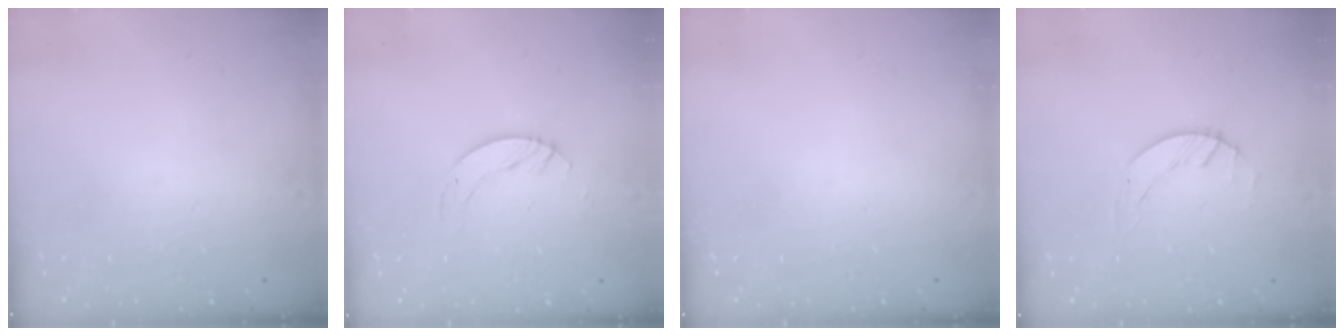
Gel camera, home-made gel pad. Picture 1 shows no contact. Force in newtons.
{"total": 3.0, "press": 3.0, "slide": 0.2}
{"total": 0.0}
{"total": 0.8, "press": 0.8, "slide": 0.2}